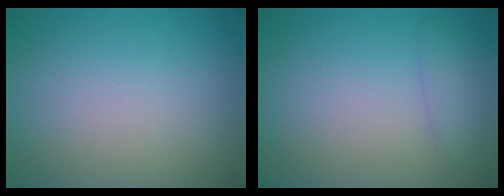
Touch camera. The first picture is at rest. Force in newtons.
{"total": 1.3, "press": 1.3, "slide": 0.0}